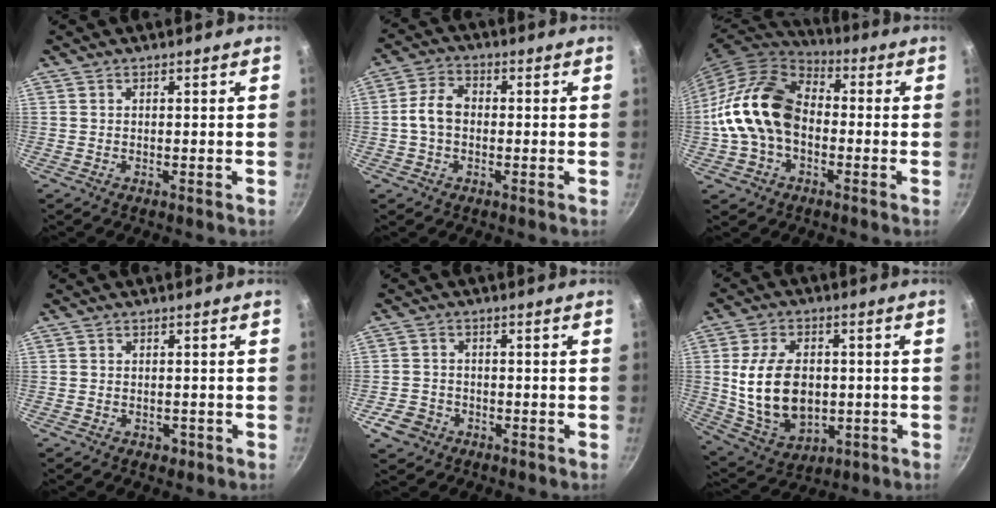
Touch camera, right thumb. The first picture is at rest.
{"total": 6.0, "force": [-0.5, 4.4, 4.2], "torque": [-0.069, 0.024, -0.018]}
{"total": 18.2, "force": [-1.7, 12.9, 12.7], "torque": [-0.214, 0.044, -0.043]}
{"total": 1.9, "force": [-0.9, 1.4, 0.8], "torque": [-0.008, 0.007, -0.008]}
{"total": 5.1, "force": [-2.6, 4.1, 1.6], "torque": [-0.023, 0.027, -0.044]}
{"total": 16.2, "force": [-0.5, 11.1, 11.9], "torque": [-0.197, 0.004, 0.009]}